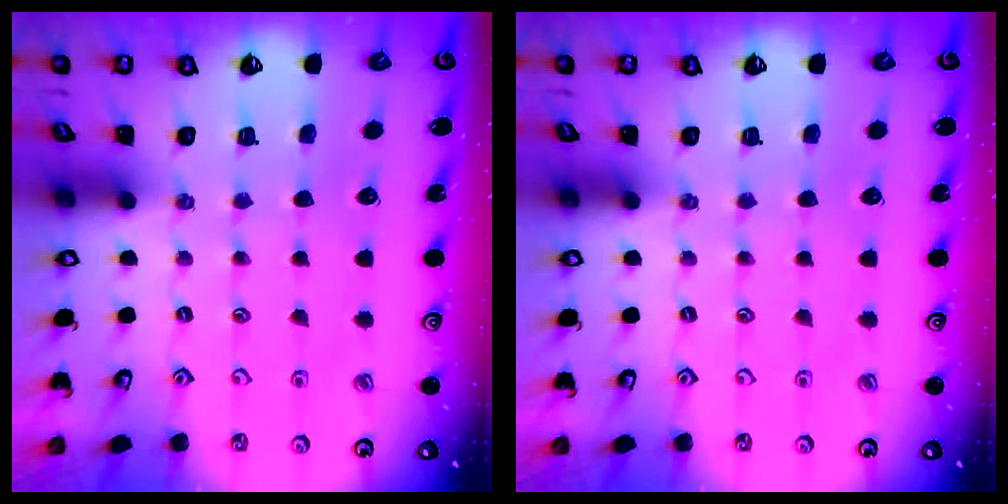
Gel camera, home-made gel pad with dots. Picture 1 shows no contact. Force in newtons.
{"total": 0.0}